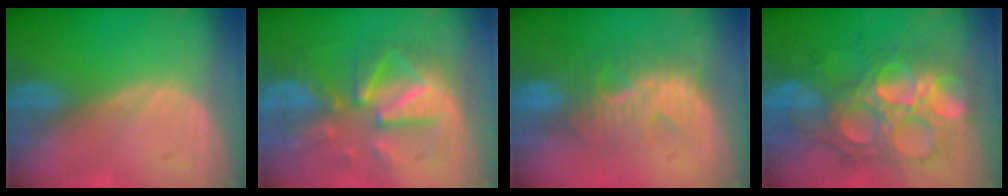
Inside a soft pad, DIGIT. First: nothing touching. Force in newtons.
{"total": 10.6, "press": 10.6, "slide": 0.9}
{"total": 9.0, "press": 8.3, "slide": 3.4}
{"total": 13.6, "press": 13.5, "slide": 1.5}